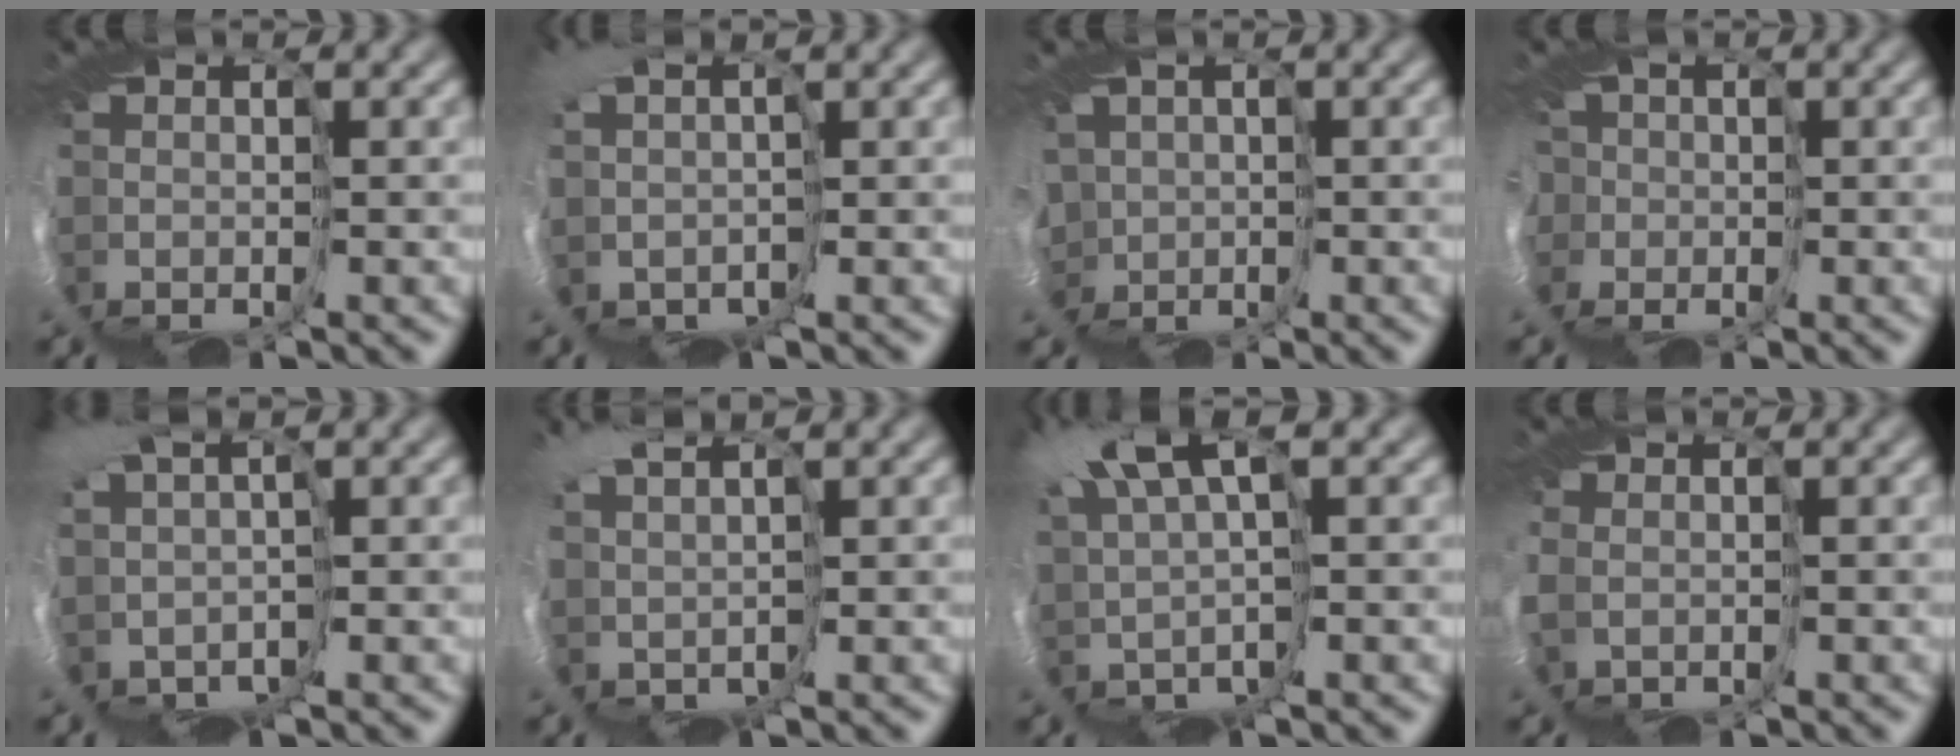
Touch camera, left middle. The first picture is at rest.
{"total": 5.0, "force": [0.0, 3.2, 3.8], "torque": [-0.084, -0.027, -0.005]}
{"total": 6.9, "force": [-0.9, 5.9, 3.5], "torque": [-0.117, -0.015, -0.022]}
{"total": 8.0, "force": [-1.6, 7.3, 2.8], "torque": [-0.108, 0.001, -0.066]}
{"total": 5.2, "force": [0.7, 2.9, 4.2], "torque": [-0.099, -0.018, 0.005]}
{"total": 3.6, "force": [2.2, 1.6, 2.3], "torque": [-0.058, 0.002, 0.031]}
{"total": 6.1, "force": [3.7, 1.4, 4.6], "torque": [-0.124, 0.011, 0.058]}
{"total": 3.2, "force": [0.1, 2.6, 1.8], "torque": [-0.070, -0.003, 0.011]}